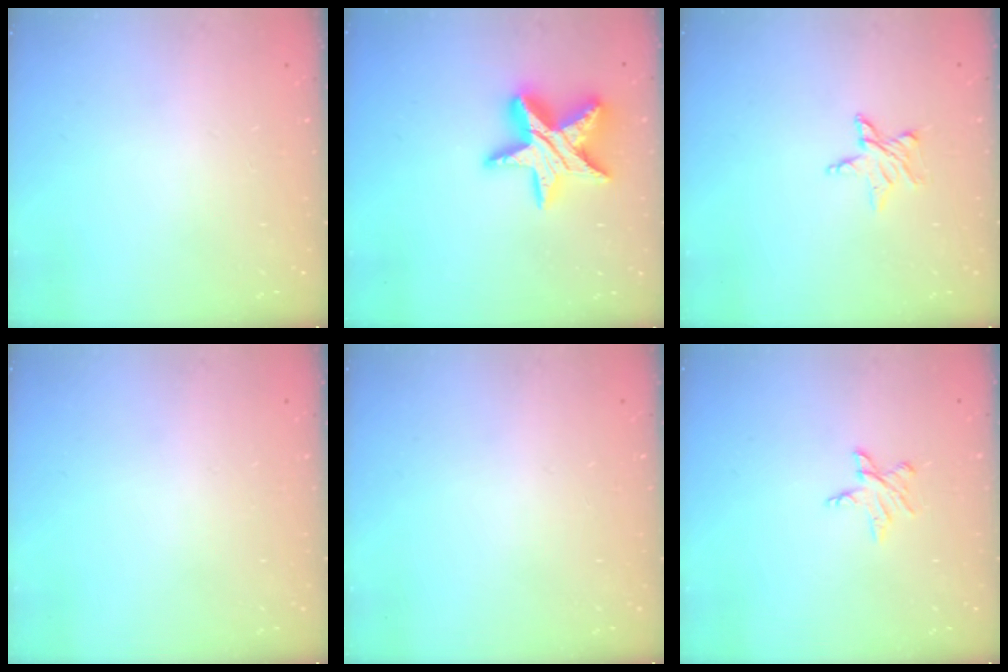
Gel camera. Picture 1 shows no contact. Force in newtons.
{"total": 16.8, "press": 16.8, "slide": 1.2}
{"total": 5.2, "press": 5.2, "slide": 0.4}
{"total": 0.0}
{"total": 0.0}
{"total": 5.5, "press": 5.4, "slide": 0.5}